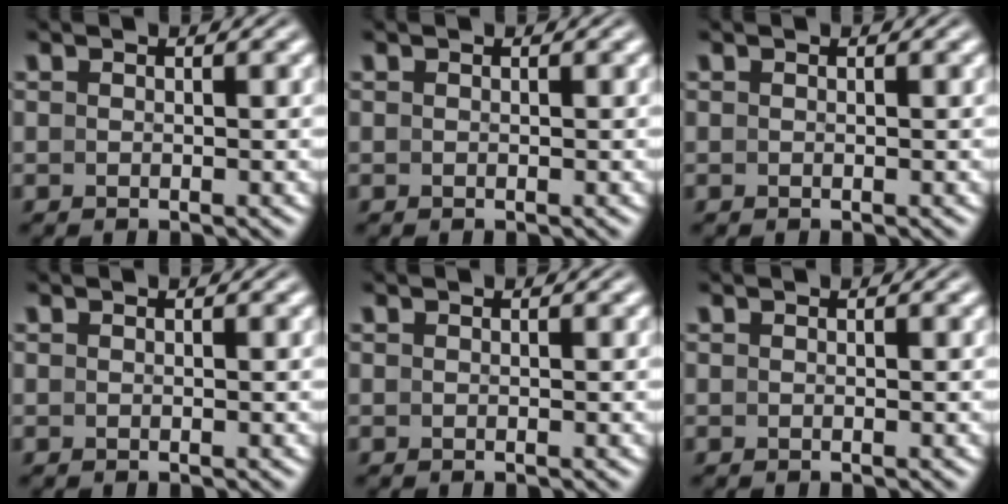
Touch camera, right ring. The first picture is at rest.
{"total": 0.0}
{"total": 0.0}
{"total": 0.0}
{"total": 0.0}
{"total": 0.0}